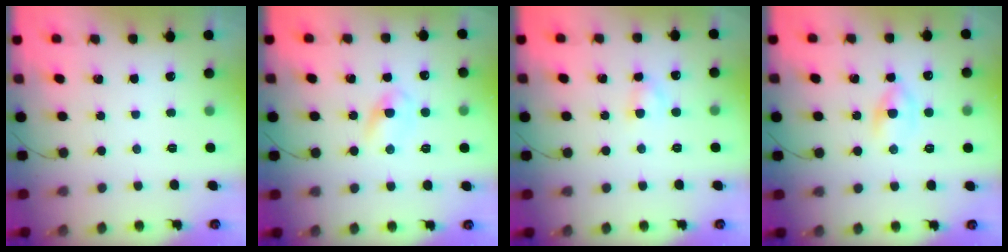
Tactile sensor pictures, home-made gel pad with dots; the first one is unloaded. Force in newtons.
{"total": 2.7, "press": 2.5, "slide": 1.1}
{"total": 2.5, "press": 2.3, "slide": 1.0}
{"total": 2.6, "press": 2.3, "slide": 1.3}